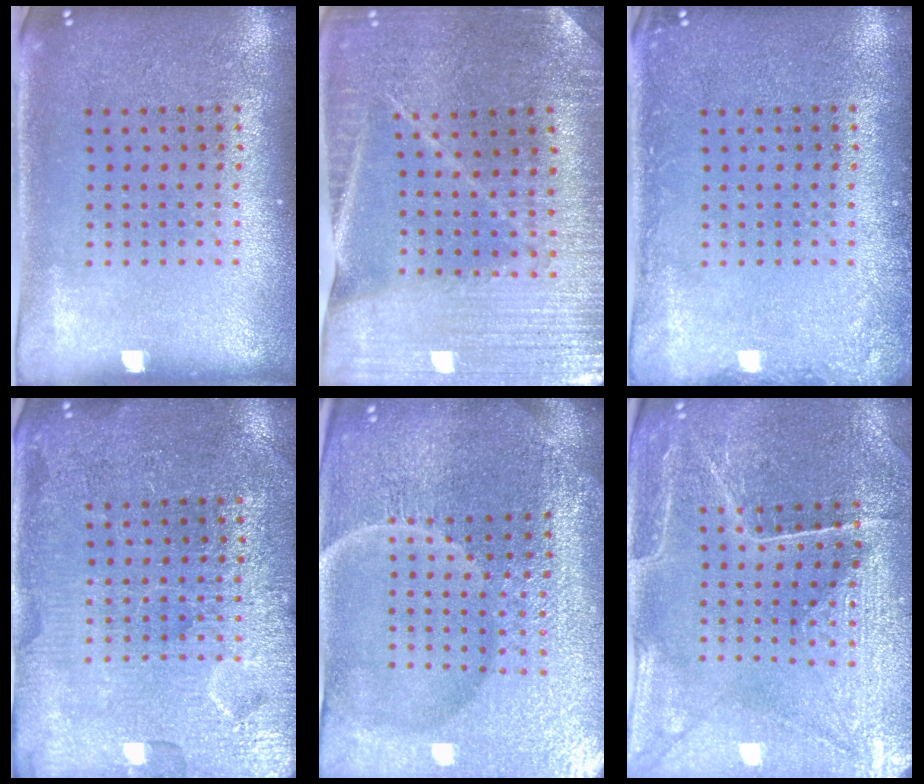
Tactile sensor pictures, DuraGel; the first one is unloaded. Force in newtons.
{"total": 2.3, "press": 2.3, "slide": 0.1}
{"total": 1.3, "press": 1.3, "slide": 0.1}
{"total": 3.8, "press": 3.8, "slide": 0.7}
{"total": 6.0, "press": 5.5, "slide": 2.4}
{"total": 2.7, "press": 2.7, "slide": 0.2}